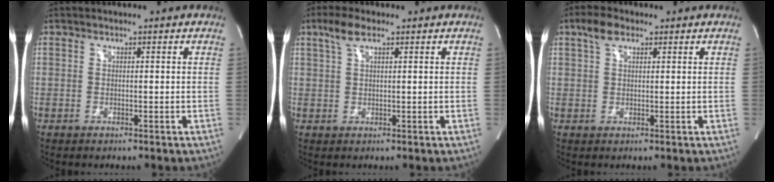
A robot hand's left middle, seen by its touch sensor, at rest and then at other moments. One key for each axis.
{"total": 3.2, "fx": 2.0, "fy": 0.8, "fz": 2.4, "tx": -0.058, "ty": 0.014, "tz": 0.044}
{"total": 3.4, "fx": 2.0, "fy": 1.6, "fz": 2.2, "tx": -0.050, "ty": 0.017, "tz": 0.040}